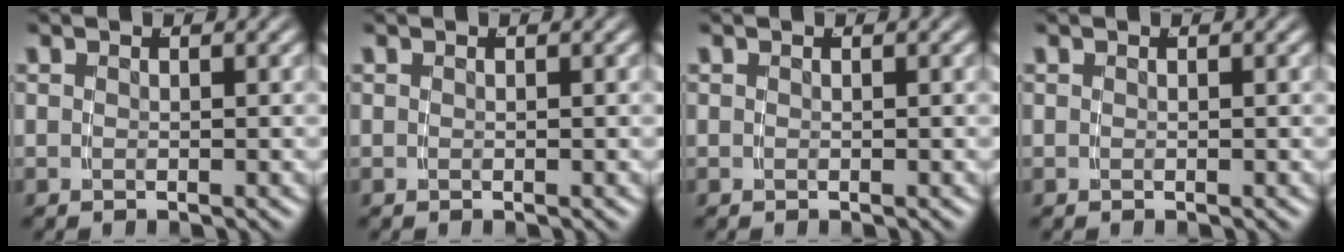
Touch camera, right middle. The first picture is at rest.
{"total": 0.0}
{"total": 0.0}
{"total": 0.0}